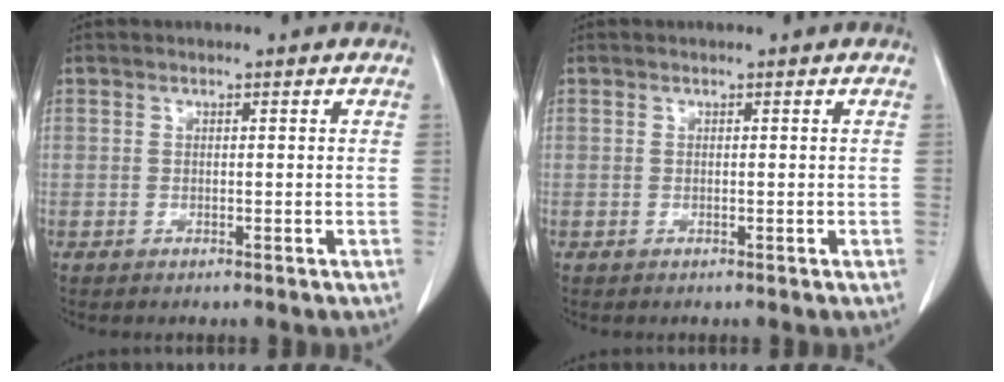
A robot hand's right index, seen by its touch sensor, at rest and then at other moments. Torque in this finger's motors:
{"motor_torque": [0.00, 0.00, 0.00, 0.00]}